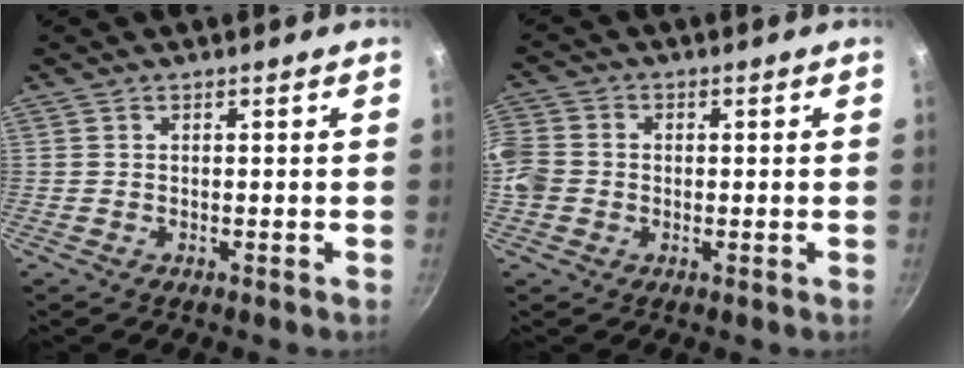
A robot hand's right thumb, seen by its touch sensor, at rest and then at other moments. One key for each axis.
{"total": 6.9, "fx": -1.1, "fy": 5.9, "fz": 3.3, "tx": -0.067, "ty": 0.015, "tz": -0.035}